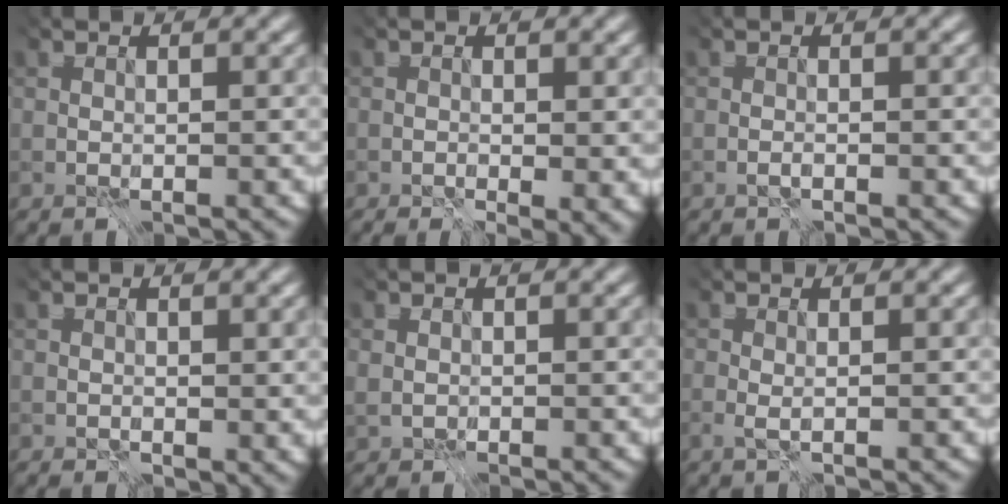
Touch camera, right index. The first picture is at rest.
{"total": 2.3, "force": [0.2, 1.1, 2.0], "torque": [-0.009, -0.005, 0.001]}
{"total": 1.1, "force": [-1.0, -0.4, 0.0], "torque": [0.009, 0.009, -0.037]}
{"total": 0.5, "force": [0.2, 0.3, 0.3], "torque": [-0.002, -0.004, -0.003]}
{"total": 2.0, "force": [0.9, 1.6, 0.7], "torque": [-0.039, 0.002, 0.023]}
{"total": 1.0, "force": [-0.8, -0.3, 0.5], "torque": [-0.013, 0.009, -0.031]}